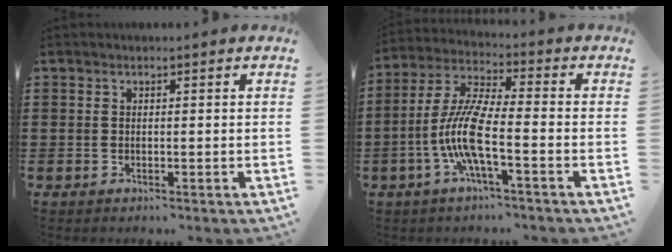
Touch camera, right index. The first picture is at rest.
{"total": 8.9, "force": [-3.2, 1.4, 8.2], "torque": [-0.195, -0.018, -0.070]}